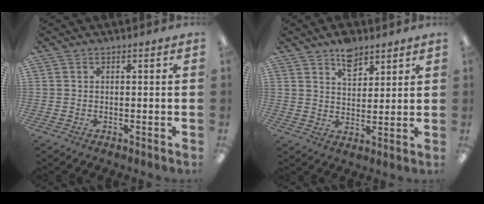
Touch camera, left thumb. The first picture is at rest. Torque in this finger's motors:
{"motor_torque": [1.08, 0.53, 1.13, -0.96, 0.02]}